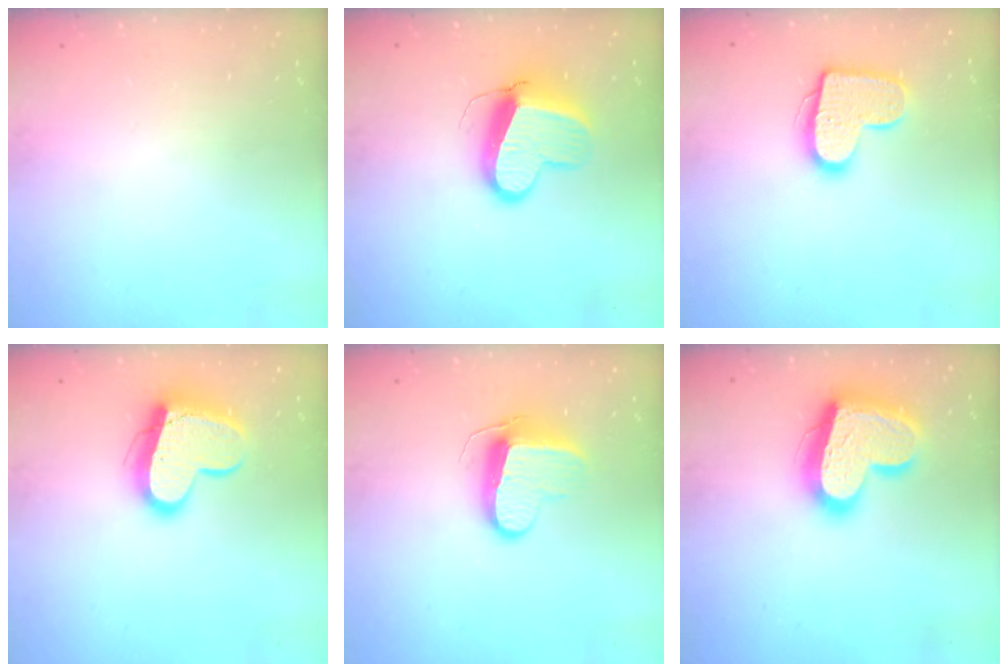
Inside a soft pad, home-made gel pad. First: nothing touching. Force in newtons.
{"total": 11.5, "press": 11.4, "slide": 1.3}
{"total": 12.8, "press": 12.8, "slide": 0.6}
{"total": 14.0, "press": 14.0, "slide": 0.6}
{"total": 10.0, "press": 10.0, "slide": 0.2}
{"total": 19.9, "press": 19.9, "slide": 1.1}